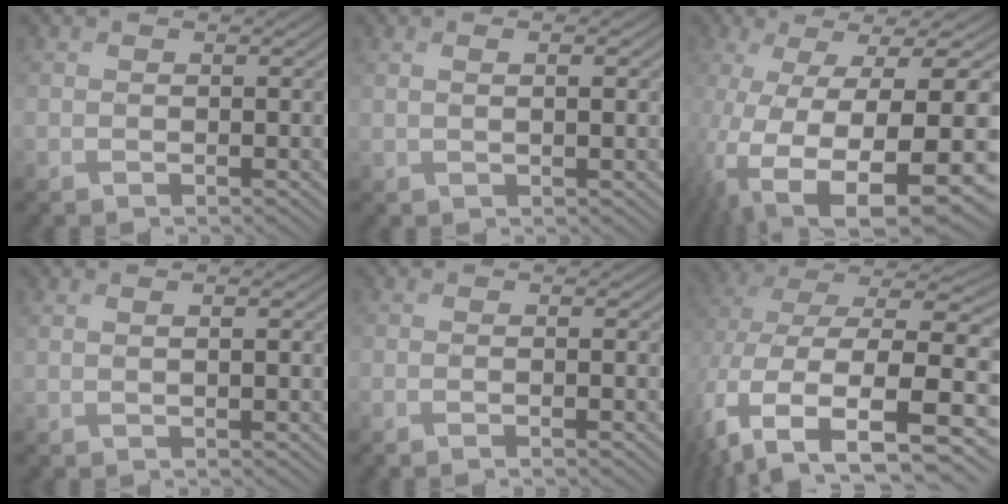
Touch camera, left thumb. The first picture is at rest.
{"total": 1.9, "force": [0.7, 0.3, 1.7], "torque": [-0.024, -0.004, 0.018]}
{"total": 16.8, "force": [-5.8, 4.6, 15.1], "torque": [-0.271, -0.028, -0.078]}
{"total": 1.5, "force": [0.7, 0.3, 1.4], "torque": [-0.022, -0.004, 0.017]}
{"total": 1.1, "force": [-0.3, 0.0, 1.0], "torque": [-0.018, 0.001, -0.009]}
{"total": 14.7, "force": [-1.5, 8.8, 11.6], "torque": [-0.273, -0.031, -0.005]}